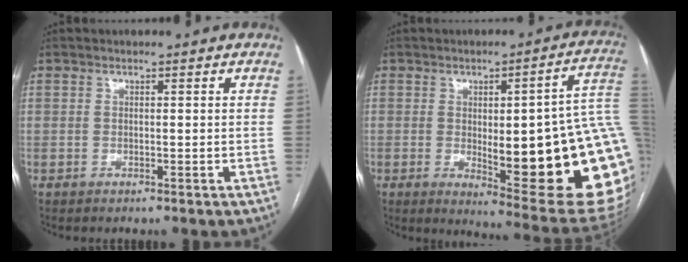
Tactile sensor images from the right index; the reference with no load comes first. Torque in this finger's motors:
{"motor_torque": [2.14, 0.00, 1.05, 0.21]}